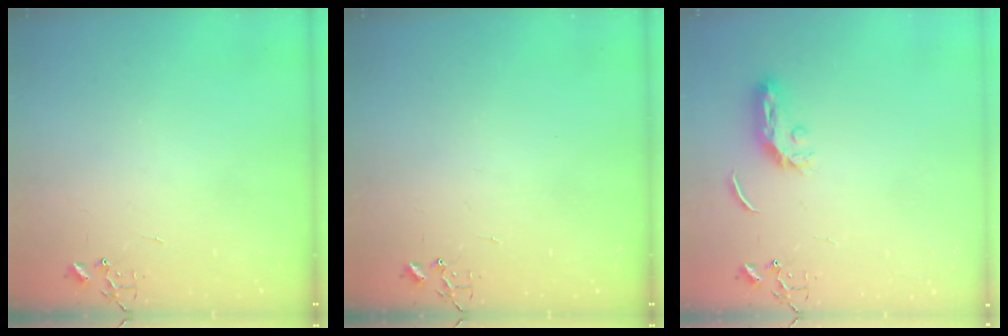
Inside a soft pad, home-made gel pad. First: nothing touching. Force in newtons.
{"total": 0.0}
{"total": 7.6, "press": 7.6, "slide": 0.4}